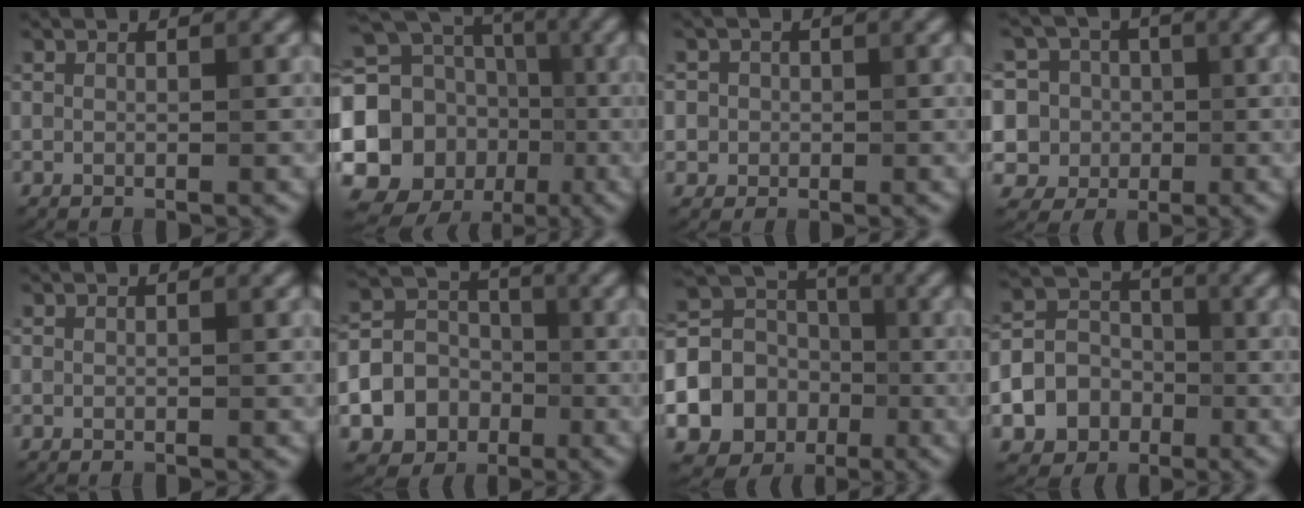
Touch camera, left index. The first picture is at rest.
{"total": 18.0, "force": [-1.9, 16.3, 7.3], "torque": [-0.173, 0.000, -0.059]}
{"total": 2.8, "force": [0.4, 2.7, 0.7], "torque": [0.011, 0.012, -0.004]}
{"total": 10.3, "force": [3.5, 8.8, 4.1], "torque": [-0.093, 0.043, 0.031]}
{"total": 0.0}
{"total": 9.6, "force": [-3.6, 8.5, 2.8], "torque": [-0.053, -0.023, -0.077]}
{"total": 15.6, "force": [-4.0, 14.4, 4.5], "torque": [-0.122, -0.016, -0.093]}
{"total": 8.3, "force": [-3.2, 7.3, 2.5], "torque": [-0.039, -0.013, -0.069]}